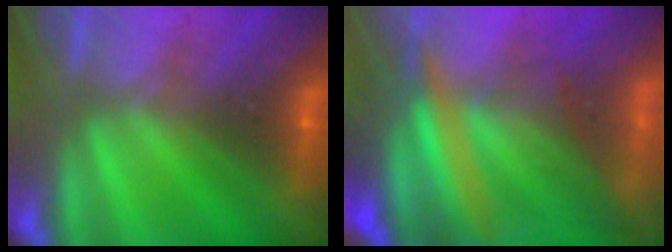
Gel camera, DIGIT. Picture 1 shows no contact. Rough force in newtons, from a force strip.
{"total": 10.4}